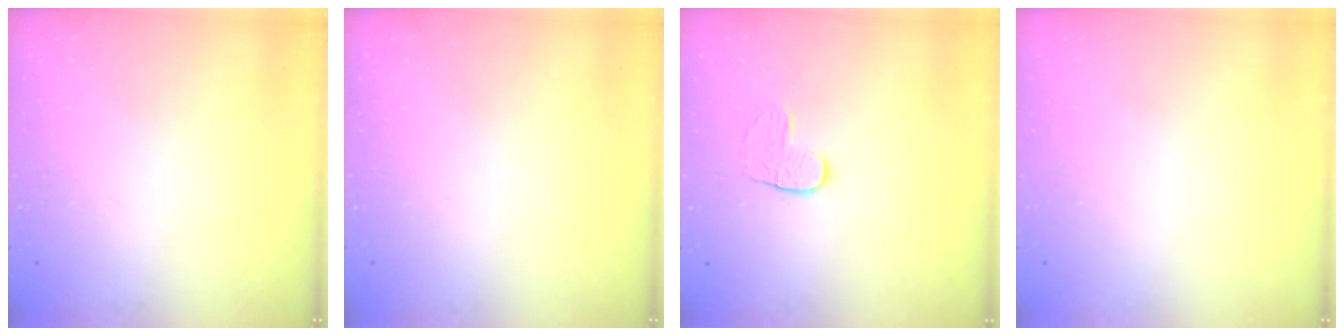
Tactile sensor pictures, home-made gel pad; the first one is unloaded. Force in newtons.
{"total": 0.0}
{"total": 4.0, "press": 4.0, "slide": 0.4}
{"total": 0.0}